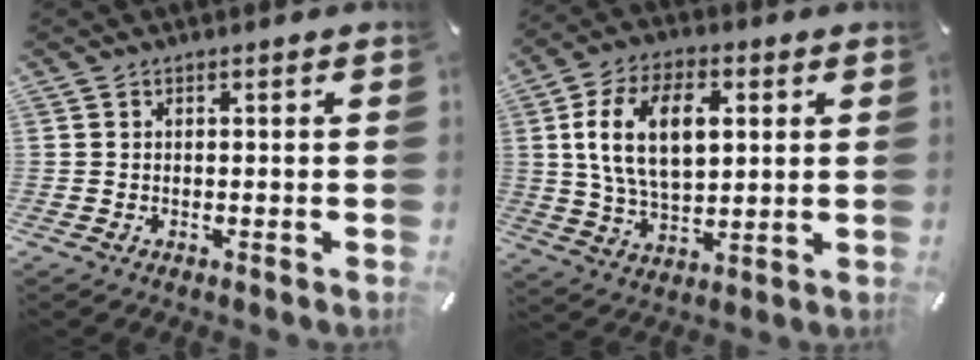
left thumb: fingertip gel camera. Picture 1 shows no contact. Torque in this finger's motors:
{"motor_torque": [0.25, 1.34, 1.82, -0.94, 0.59]}